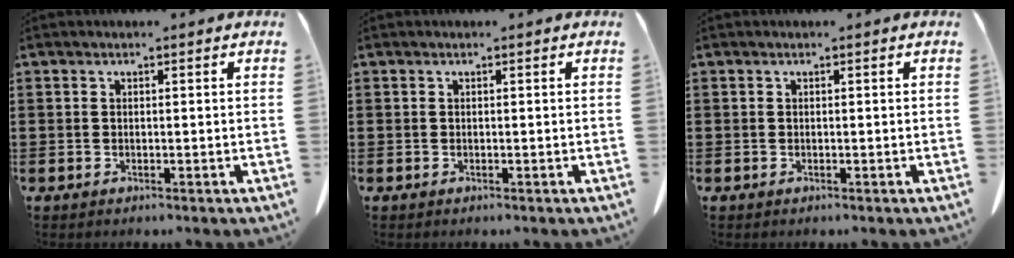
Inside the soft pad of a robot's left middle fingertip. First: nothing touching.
{"total": 0.0}
{"total": 0.0}